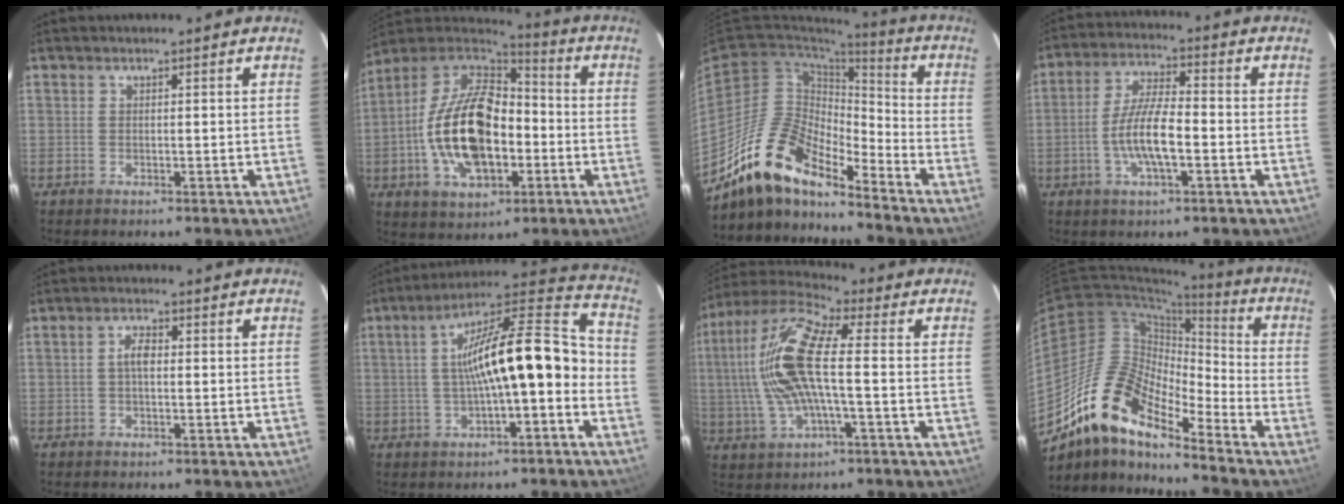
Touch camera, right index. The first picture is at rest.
{"total": 20.6, "force": [-4.1, 11.8, 16.4], "torque": [-0.336, 0.007, -0.067]}
{"total": 16.0, "force": [-13.2, 4.7, 7.7], "torque": [-0.140, -0.002, -0.256]}
{"total": 9.3, "force": [-2.7, 2.5, 8.5], "torque": [-0.172, 0.002, -0.050]}
{"total": 2.7, "force": [0.0, 1.2, 2.4], "torque": [-0.048, 0.008, 0.001]}
{"total": 17.3, "force": [-2.5, 4.6, 16.4], "torque": [-0.256, 0.040, -0.038]}
{"total": 16.1, "force": [0.0, 5.2, 15.3], "torque": [-0.306, 0.011, -0.006]}
{"total": 16.1, "force": [-12.1, 4.8, 9.6], "torque": [-0.160, -0.004, -0.240]}